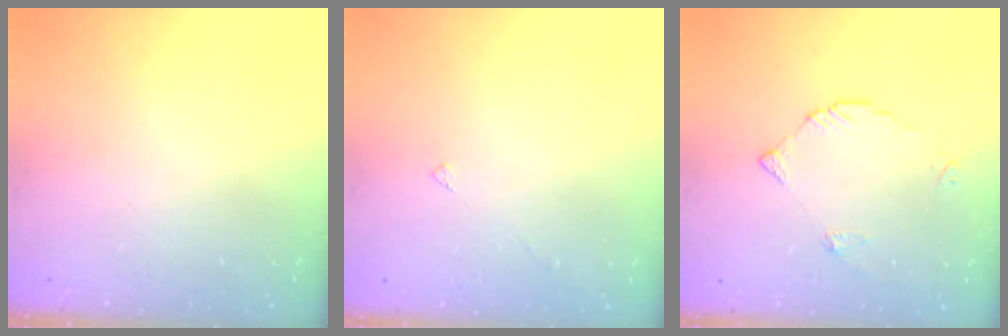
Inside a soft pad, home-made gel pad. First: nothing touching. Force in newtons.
{"total": 2.3, "press": 2.3, "slide": 0.5}
{"total": 3.4, "press": 3.4, "slide": 0.2}